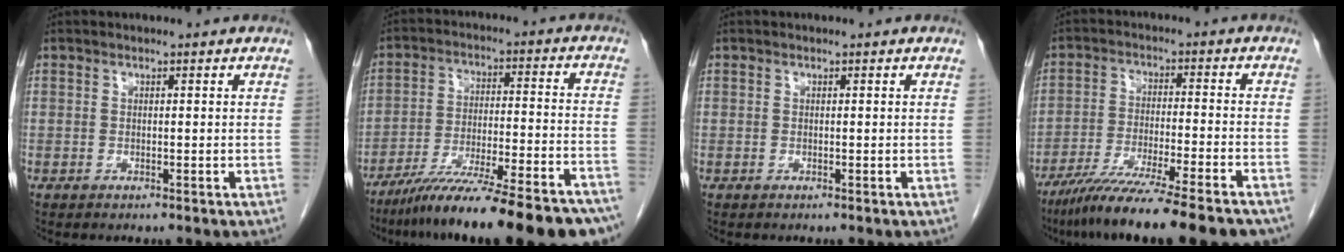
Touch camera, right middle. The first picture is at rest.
{"total": 24.9, "force": [-20.4, 2.0, 14.1], "torque": [-0.151, -0.017, -0.303]}
{"total": 0.0}
{"total": 17.3, "force": [-13.9, 0.3, 10.3], "torque": [-0.141, -0.045, -0.219]}